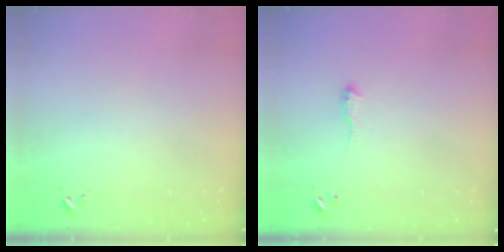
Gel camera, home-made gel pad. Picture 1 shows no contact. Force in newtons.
{"total": 5.9, "press": 5.8, "slide": 0.6}